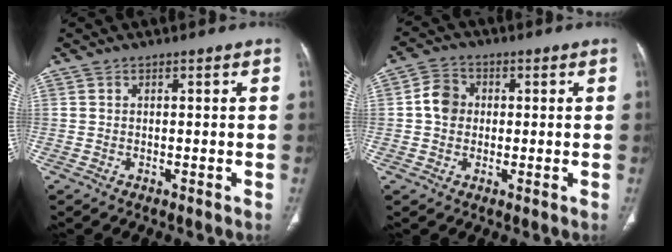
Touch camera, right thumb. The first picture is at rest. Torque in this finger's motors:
{"motor_torque": [0.81, 0.73, 0.58, -0.45, 0.01]}